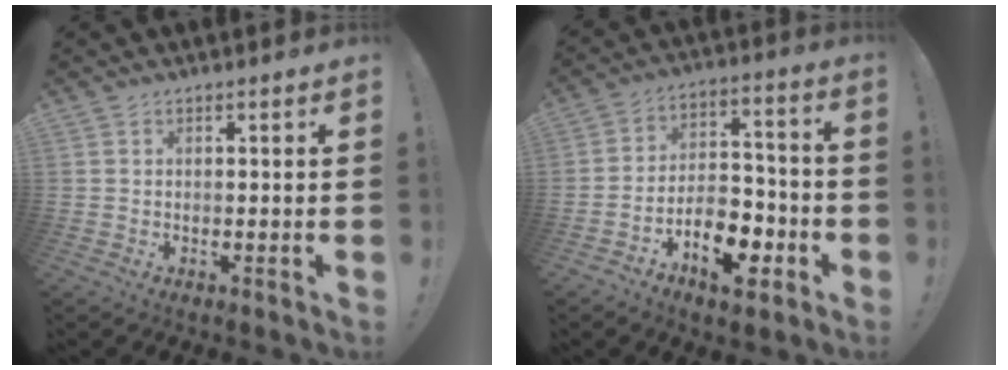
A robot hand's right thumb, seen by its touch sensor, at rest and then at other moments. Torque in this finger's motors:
{"motor_torque": [1.49, 1.04, 0.41, -0.01, 0.07]}